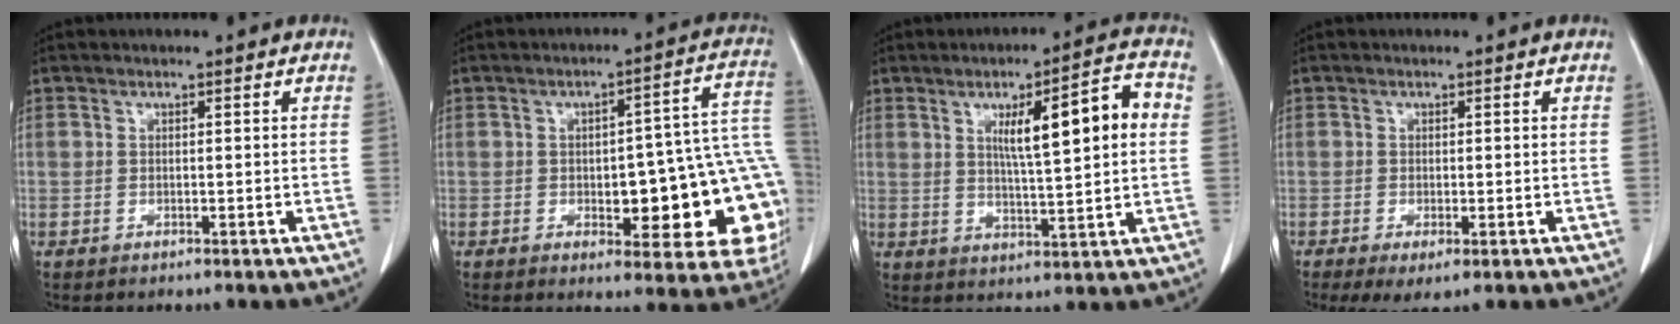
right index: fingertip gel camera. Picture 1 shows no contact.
{"total": 19.2, "force": [-3.2, 6.5, 17.8], "torque": [-0.134, 0.043, -0.021]}
{"total": 11.9, "force": [2.9, 1.3, 11.4], "torque": [-0.169, 0.014, 0.044]}
{"total": 3.7, "force": [-1.6, 1.1, 3.1], "torque": [-0.050, -0.011, -0.021]}